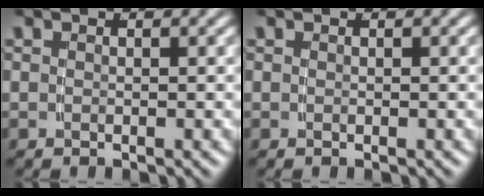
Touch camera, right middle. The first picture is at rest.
{"total": 0.0}